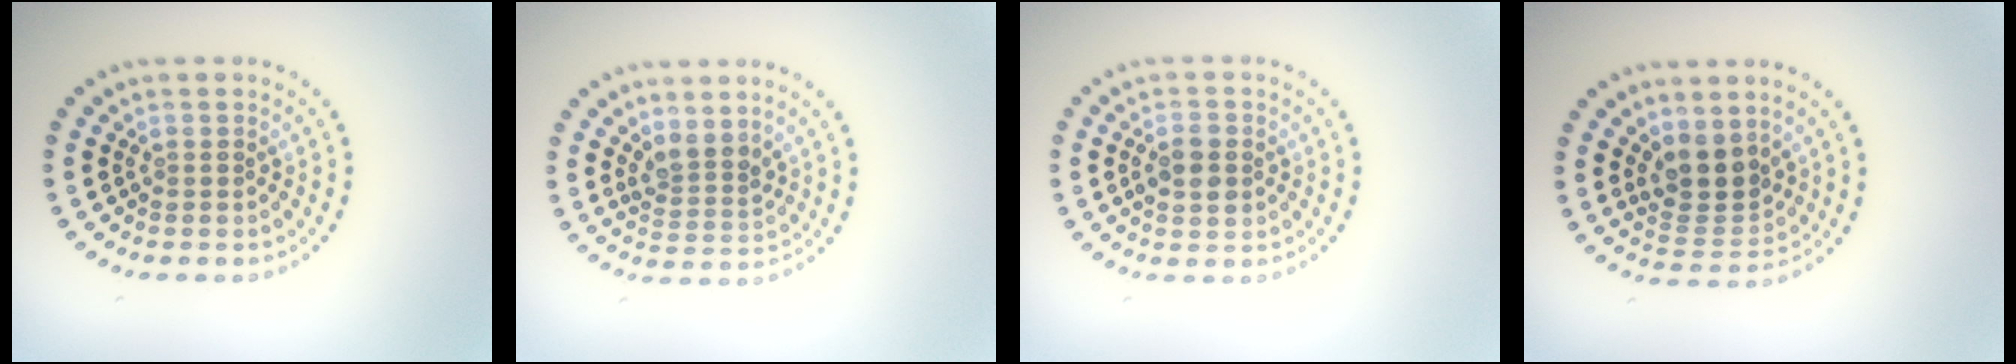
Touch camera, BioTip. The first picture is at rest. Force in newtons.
{"total": 2.3, "press": 1.8, "slide": 1.4}
{"total": 2.8, "press": 2.7, "slide": 0.2}
{"total": 3.8, "press": 3.3, "slide": 1.9}